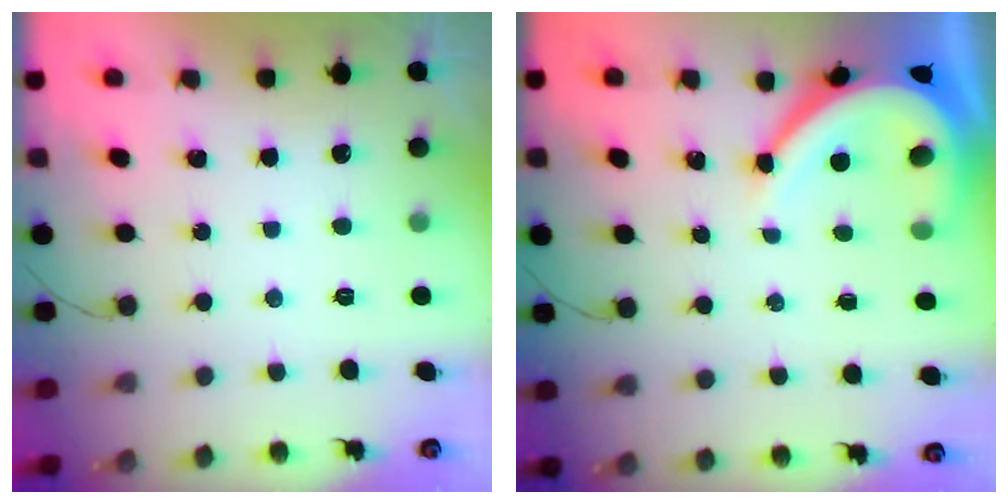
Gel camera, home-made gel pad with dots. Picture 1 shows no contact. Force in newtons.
{"total": 10.7, "press": 10.7, "slide": 1.3}